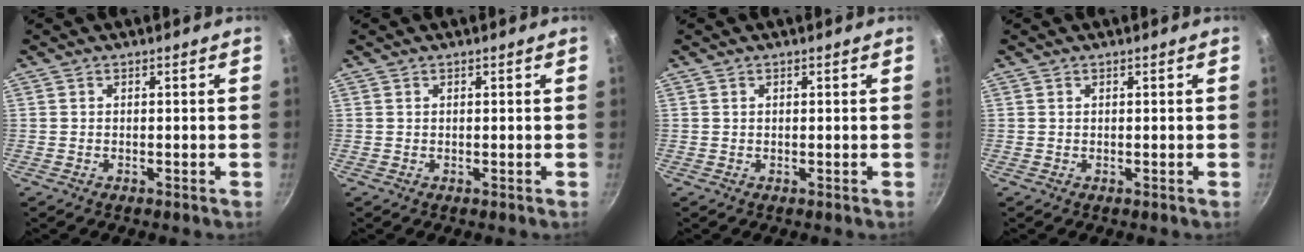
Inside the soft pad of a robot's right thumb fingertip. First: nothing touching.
{"total": 0.0}
{"total": 0.0}
{"total": 0.0}